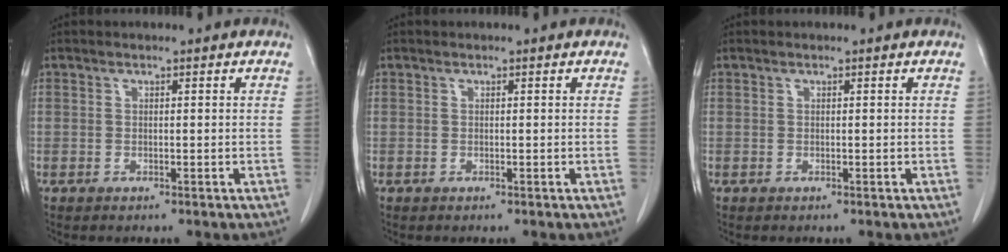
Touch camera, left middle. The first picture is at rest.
{"total": 0.0}
{"total": 0.0}